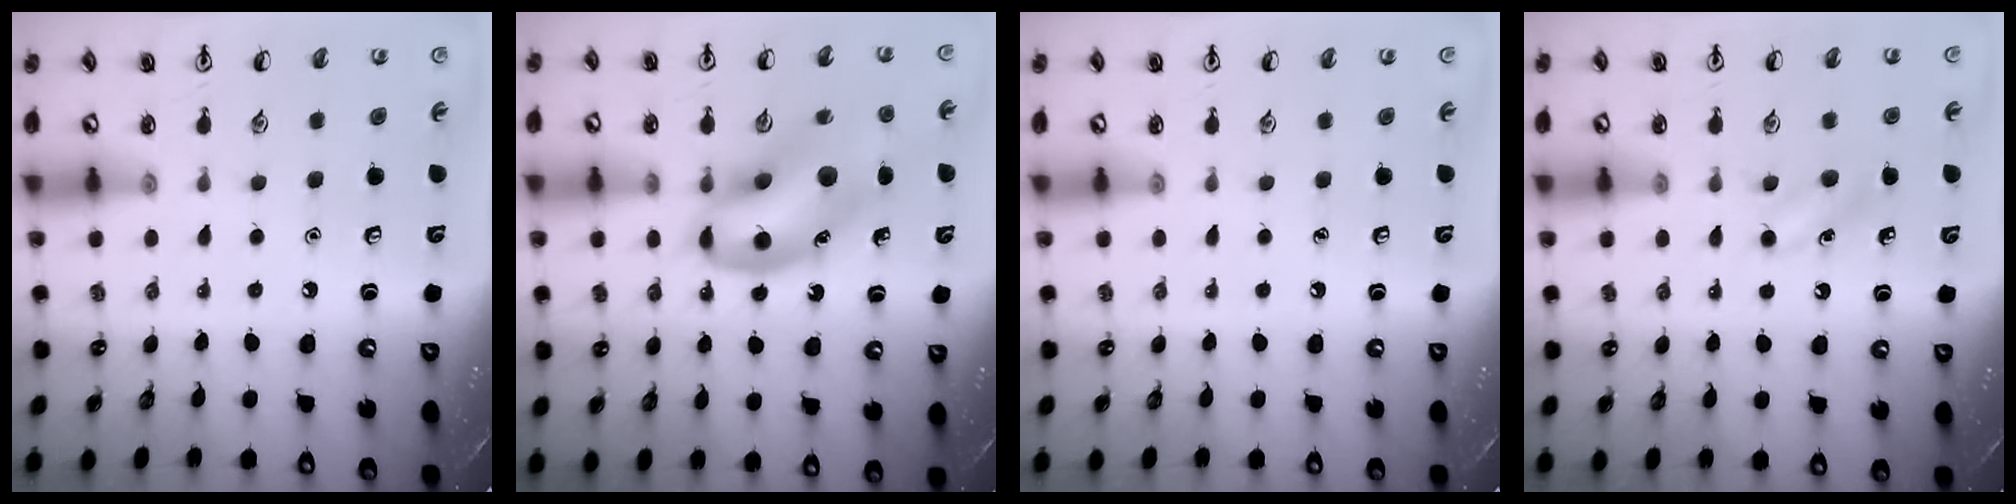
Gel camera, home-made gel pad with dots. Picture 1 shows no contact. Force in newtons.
{"total": 14.9, "press": 14.4, "slide": 3.8}
{"total": 0.0}
{"total": 3.9, "press": 3.7, "slide": 1.2}